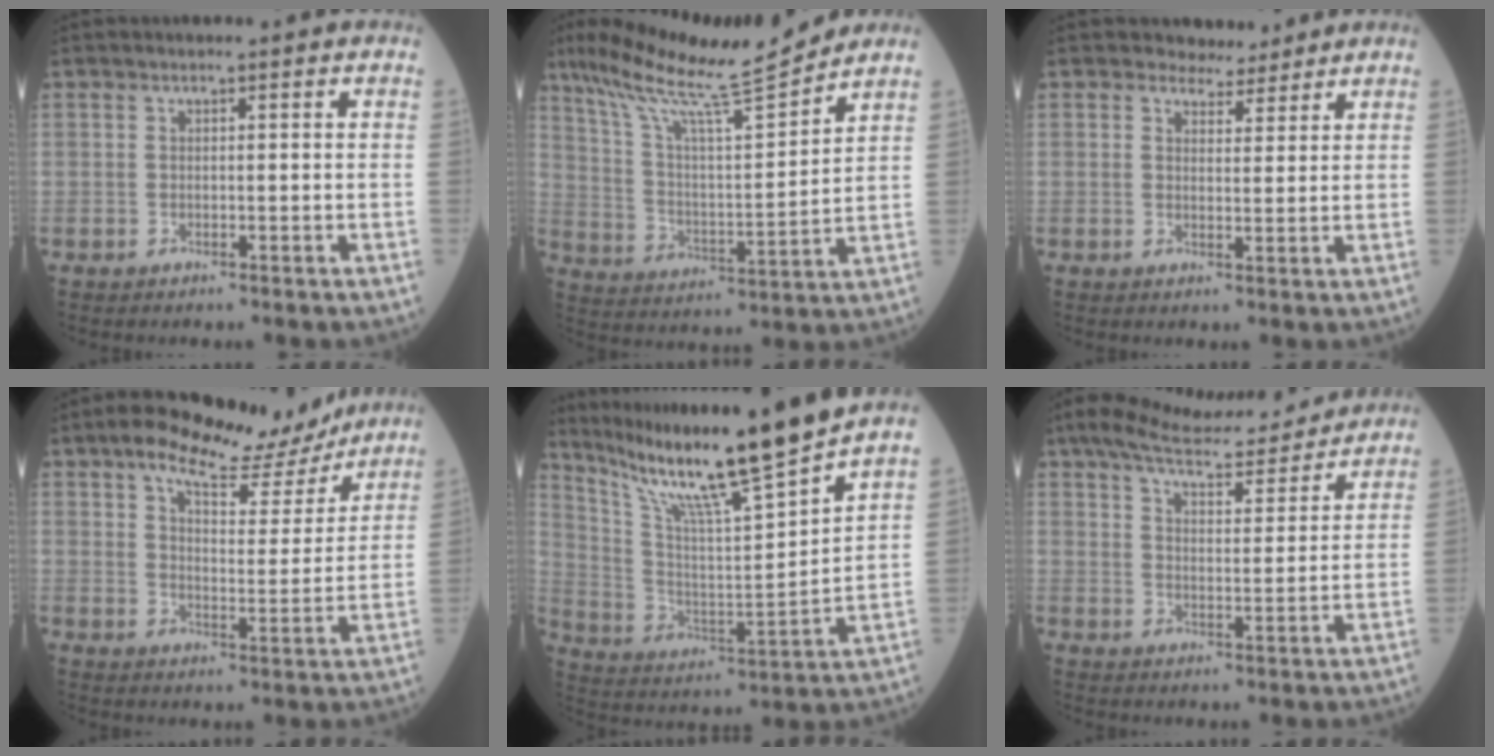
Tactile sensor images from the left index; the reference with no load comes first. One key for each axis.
{"total": 16.7, "fx": 14.3, "fy": 0.2, "fz": 8.7, "tx": -0.155, "ty": 0.005, "tz": 0.241}
{"total": 3.5, "fx": 3.3, "fy": 1.3, "fz": 0.1, "tx": -0.001, "ty": 0.000, "tz": 0.046}
{"total": 13.1, "fx": 10.6, "fy": 4.2, "fz": 6.5, "tx": -0.100, "ty": 0.011, "tz": 0.148}
{"total": 18.6, "fx": 15.0, "fy": -1.6, "fz": 11.0, "tx": -0.195, "ty": -0.022, "tz": 0.257}
{"total": 14.4, "fx": 13.1, "fy": 2.3, "fz": 5.6, "tx": -0.092, "ty": 0.017, "tz": 0.189}